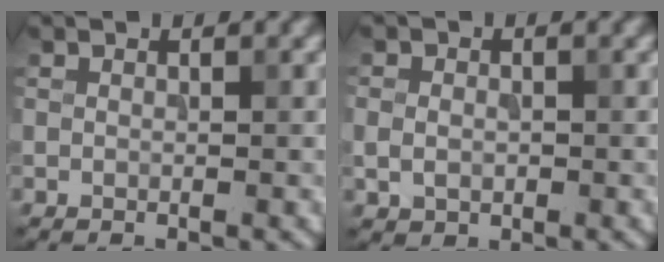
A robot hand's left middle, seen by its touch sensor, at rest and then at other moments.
{"total": 2.0, "force": [-0.2, 1.7, 1.1], "torque": [-0.020, -0.003, -0.002]}